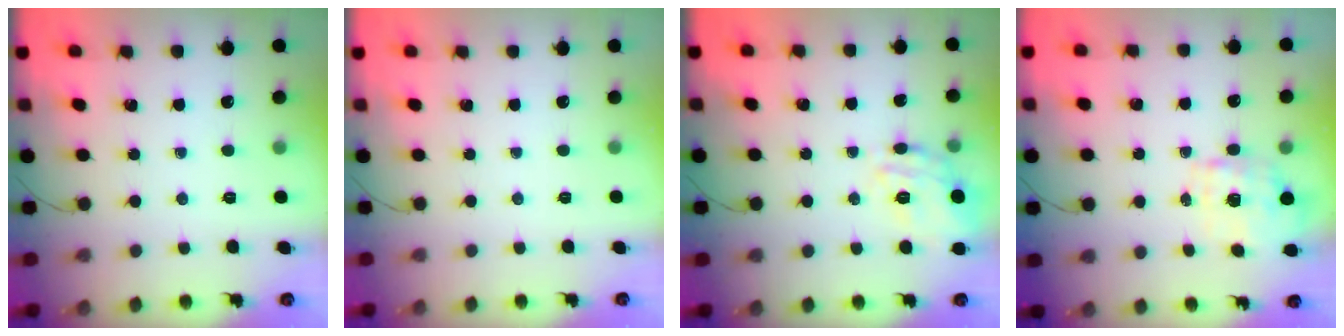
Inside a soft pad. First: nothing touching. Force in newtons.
{"total": 2.4, "press": 2.4, "slide": 0.5}
{"total": 15.4, "press": 15.4, "slide": 0.5}
{"total": 1.1, "press": 1.0, "slide": 0.5}